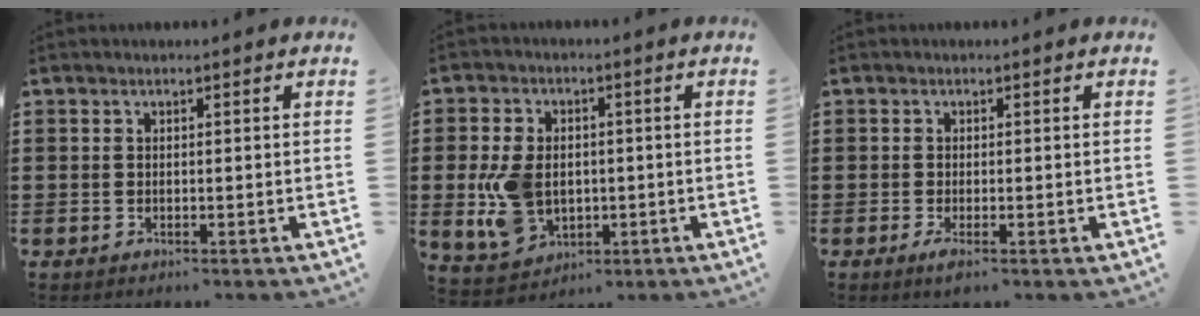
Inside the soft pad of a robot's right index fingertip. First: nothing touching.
{"total": 8.9, "force": [-0.5, 6.2, 6.3], "torque": [-0.159, 0.005, -0.011]}
{"total": 1.6, "force": [-0.5, 0.3, 1.5], "torque": [-0.033, -0.009, -0.010]}